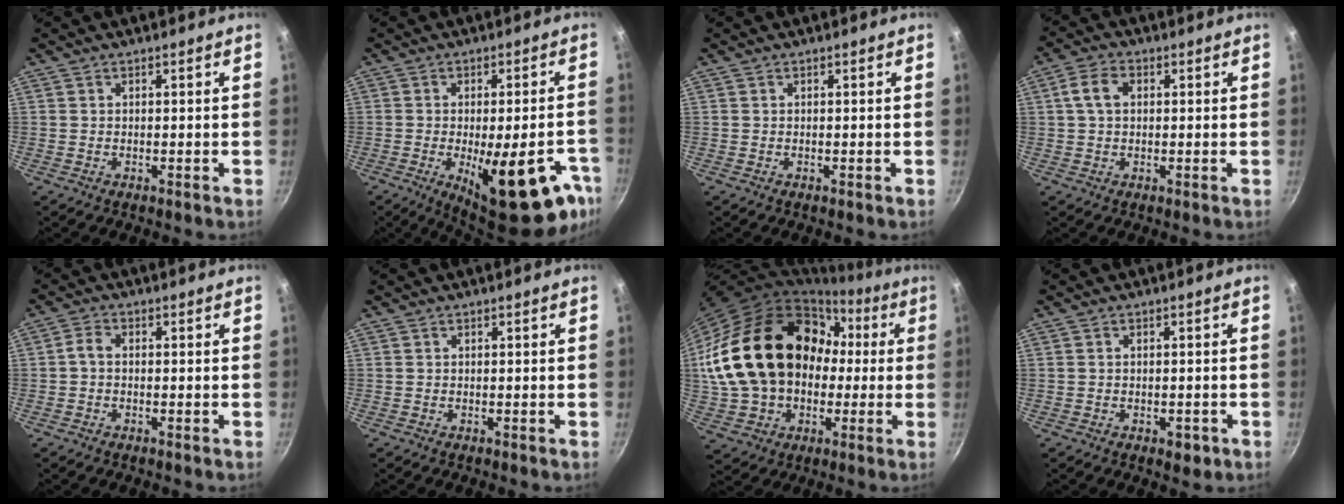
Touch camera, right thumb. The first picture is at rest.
{"total": 20.6, "force": [-8.4, 7.2, 17.4], "torque": [-0.184, 0.005, -0.103]}
{"total": 0.0}
{"total": 5.1, "force": [0.9, 3.5, 3.6], "torque": [-0.065, 0.012, 0.012]}
{"total": 2.2, "force": [-0.4, 1.5, 1.6], "torque": [-0.036, 0.013, -0.014]}
{"total": 0.0}
{"total": 26.7, "force": [2.0, 19.6, 18.1], "torque": [-0.313, 0.059, 0.055]}
{"total": 2.8, "force": [-1.2, 1.6, 2.0], "torque": [-0.018, 0.008, -0.010]}